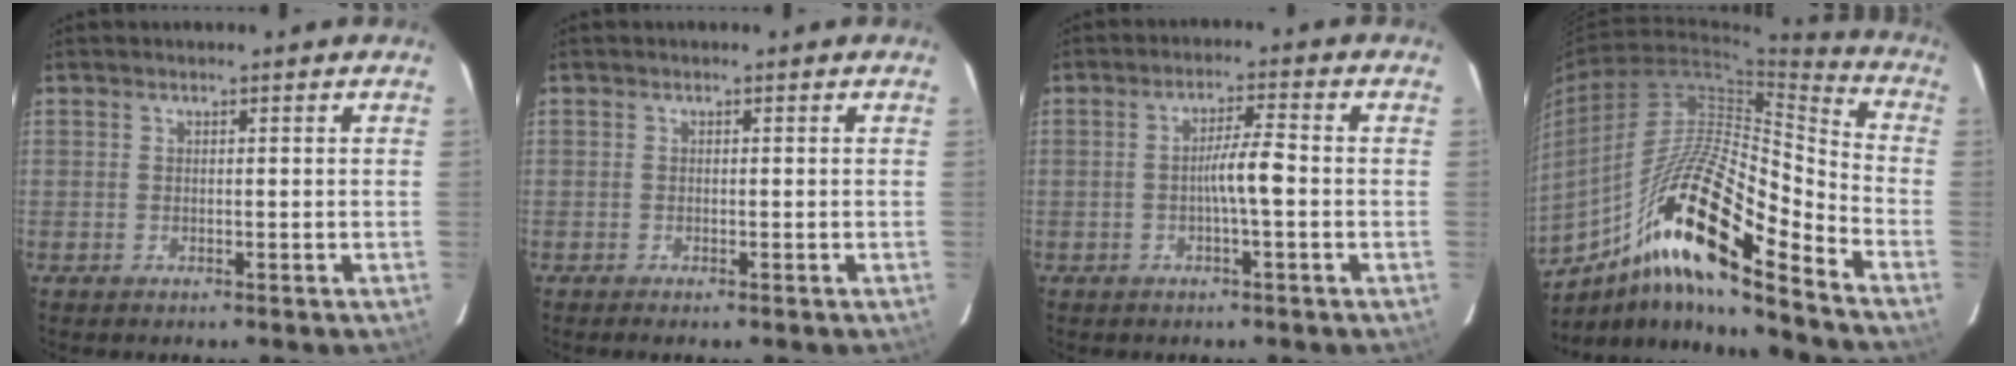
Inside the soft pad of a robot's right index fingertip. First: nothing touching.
{"total": 0.9, "force": [-0.7, 0.0, 0.6], "torque": [-0.010, -0.002, -0.010]}
{"total": 4.5, "force": [-0.8, 0.0, 4.4], "torque": [-0.075, 0.010, -0.014]}
{"total": 20.3, "force": [-11.5, 2.8, 16.4], "torque": [-0.296, 0.000, -0.196]}